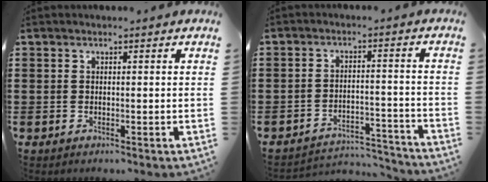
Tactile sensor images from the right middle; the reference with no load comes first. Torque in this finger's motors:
{"motor_torque": [-0.35, 0.38, -1.05, -0.16]}